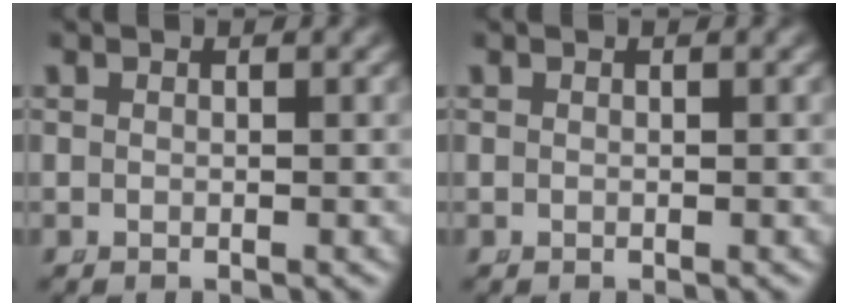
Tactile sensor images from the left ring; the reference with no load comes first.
{"total": 0.0}